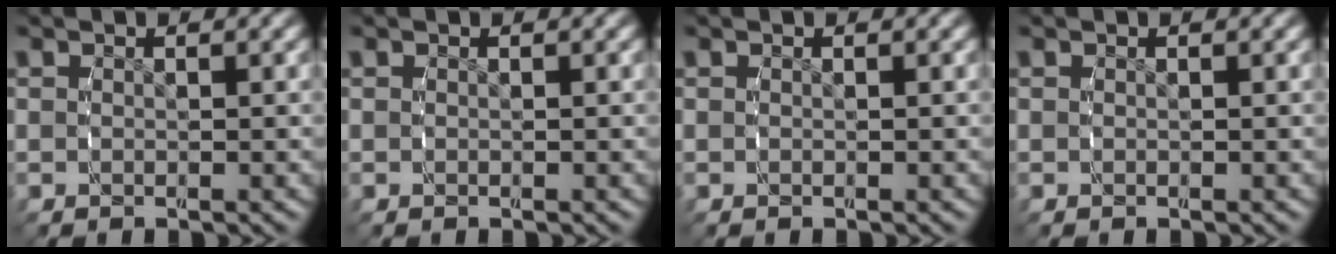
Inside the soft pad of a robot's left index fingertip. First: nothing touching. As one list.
[{"total": 0.0}, {"total": 0.0}, {"total": 0.0}]